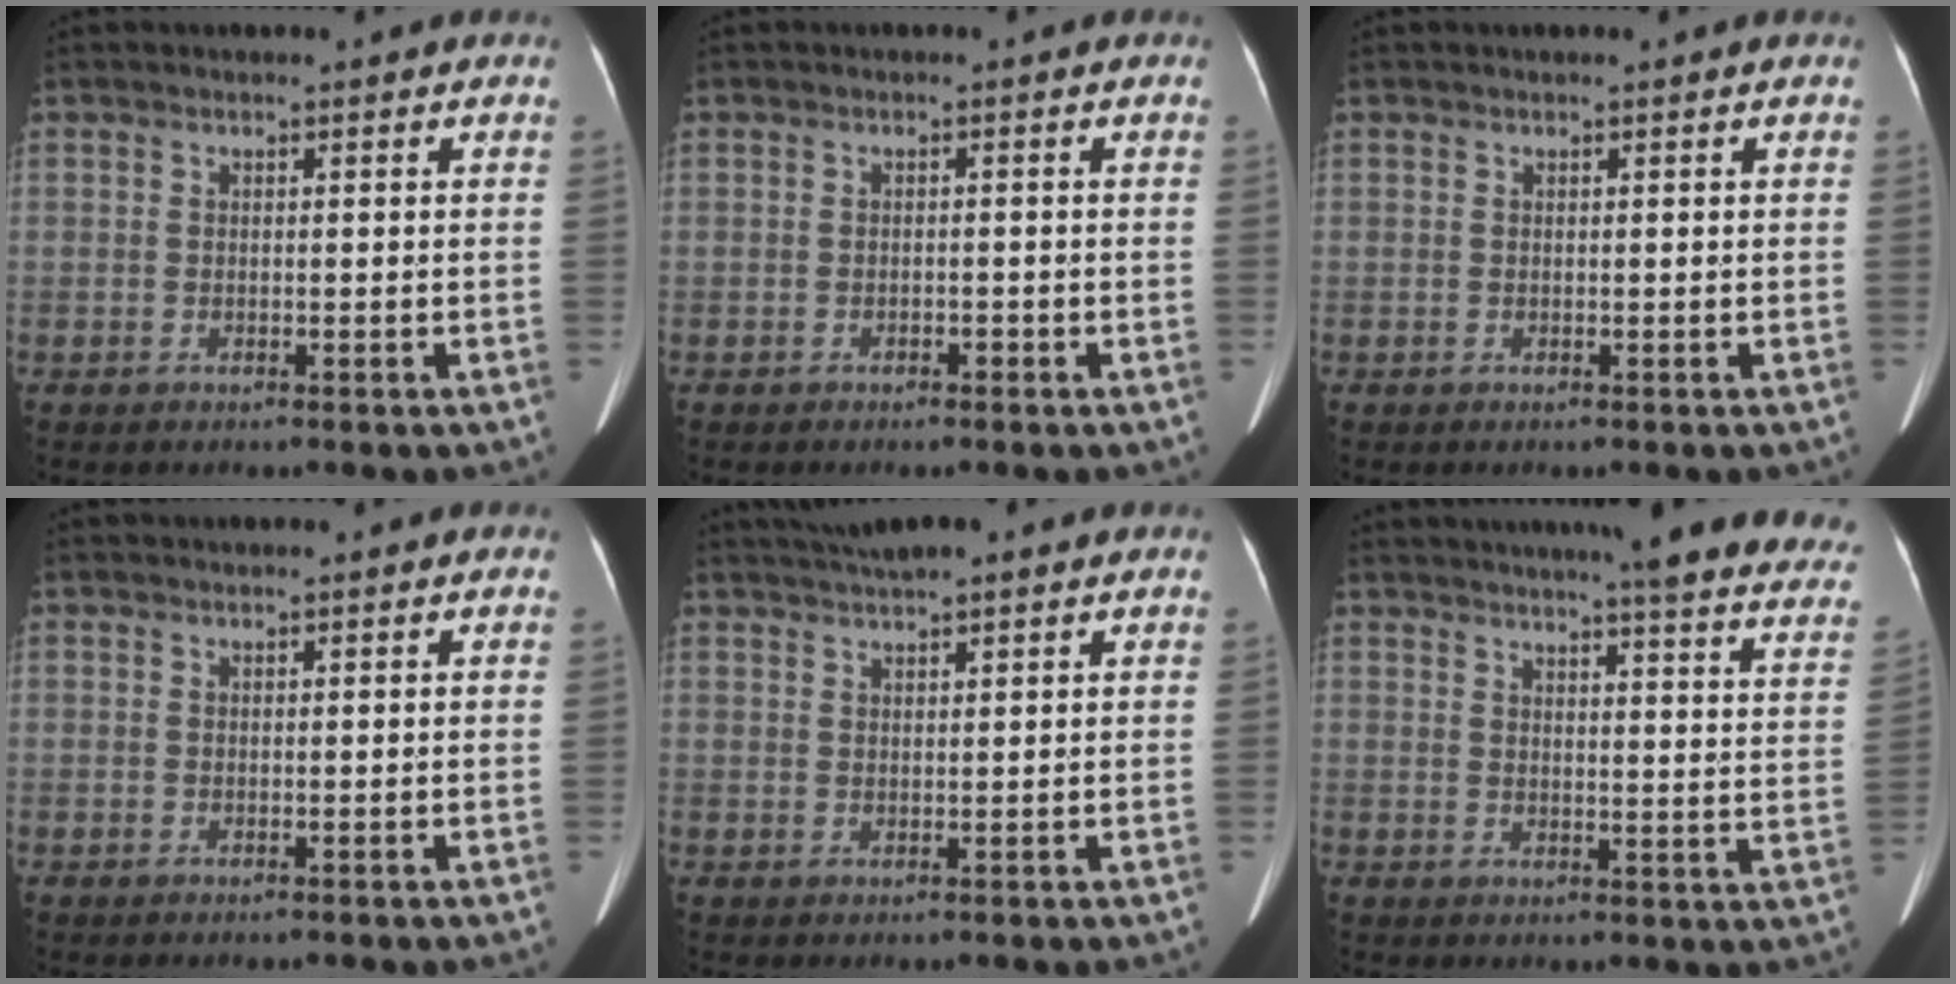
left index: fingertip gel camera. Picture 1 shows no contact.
{"total": 2.8, "force": [-1.9, 1.6, 1.3], "torque": [-0.011, 0.008, -0.030]}
{"total": 0.0}
{"total": 0.0}
{"total": 5.7, "force": [4.6, 0.5, 3.4], "torque": [-0.056, 0.035, 0.078]}
{"total": 28.7, "force": [25.3, 2.3, 13.3], "torque": [-0.163, -0.063, 0.285]}